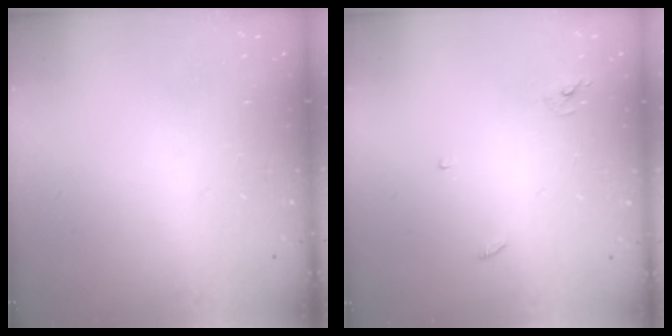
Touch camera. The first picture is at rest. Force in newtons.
{"total": 2.4, "press": 2.4, "slide": 0.1}